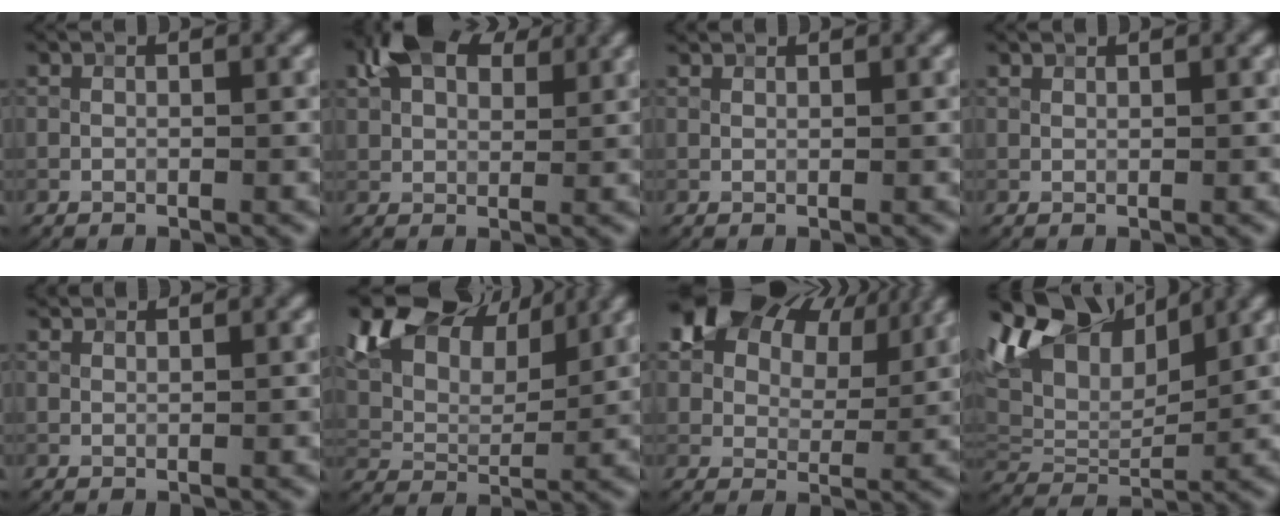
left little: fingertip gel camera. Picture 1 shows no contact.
{"total": 7.0, "force": [3.6, 4.2, 4.4], "torque": [-0.093, 0.013, 0.060]}
{"total": 1.2, "force": [1.2, 0.2, 0.3], "torque": [-0.015, 0.001, 0.016]}
{"total": 0.7, "force": [0.7, 0.1, 0.1], "torque": [-0.004, -0.001, 0.013]}
{"total": 2.0, "force": [1.8, 0.5, 0.6], "torque": [-0.018, -0.001, 0.026]}
{"total": 10.7, "force": [7.2, 5.1, 6.1], "torque": [-0.124, 0.020, 0.116]}
{"total": 14.8, "force": [8.5, 8.6, 8.6], "torque": [-0.156, 0.045, 0.127]}
{"total": 9.1, "force": [4.6, 4.9, 6.2], "torque": [-0.123, 0.017, 0.081]}